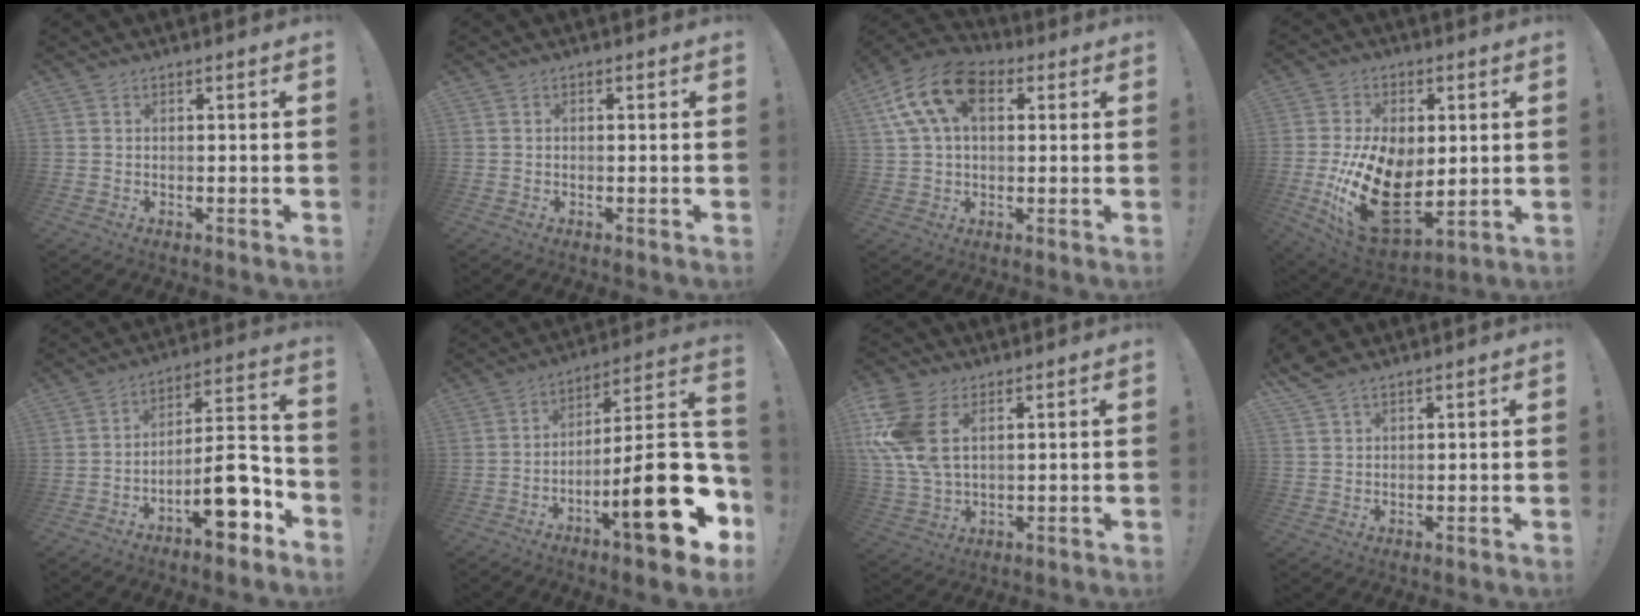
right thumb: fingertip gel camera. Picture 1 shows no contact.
{"total": 0.5, "force": [-0.3, 0.3, 0.2], "torque": [-0.007, 0.003, -0.006]}
{"total": 16.0, "force": [5.6, 10.0, 11.2], "torque": [-0.223, -0.004, 0.104]}
{"total": 23.0, "force": [-3.1, 14.7, 17.4], "torque": [-0.323, -0.001, -0.039]}
{"total": 13.9, "force": [-7.2, 5.0, 10.8], "torque": [-0.136, 0.047, -0.116]}
{"total": 23.8, "force": [-8.2, 6.0, 21.5], "torque": [-0.316, 0.040, -0.128]}
{"total": 13.4, "force": [4.8, 8.0, 9.6], "torque": [-0.205, -0.013, 0.094]}
{"total": 4.1, "force": [3.4, 1.4, 1.8], "torque": [-0.034, -0.016, 0.066]}